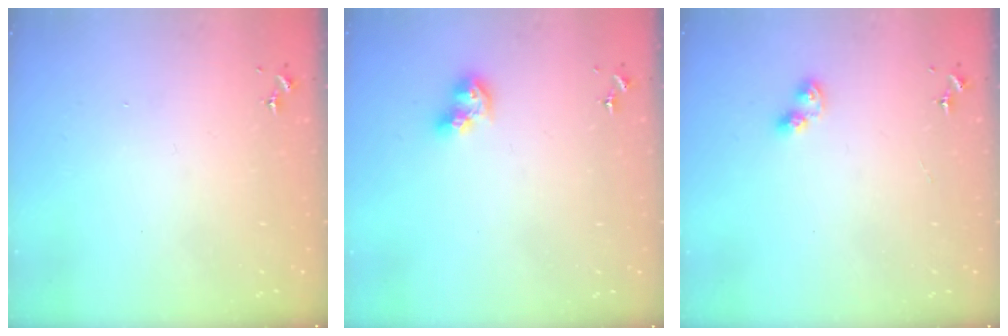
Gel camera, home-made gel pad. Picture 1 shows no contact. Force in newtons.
{"total": 9.1, "press": 9.0, "slide": 0.8}
{"total": 4.8, "press": 4.6, "slide": 1.2}